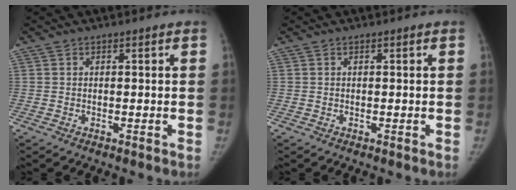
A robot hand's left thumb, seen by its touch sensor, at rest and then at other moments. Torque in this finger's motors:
{"motor_torque": [0.05, 0.00, 0.06, -0.07, 0.01]}